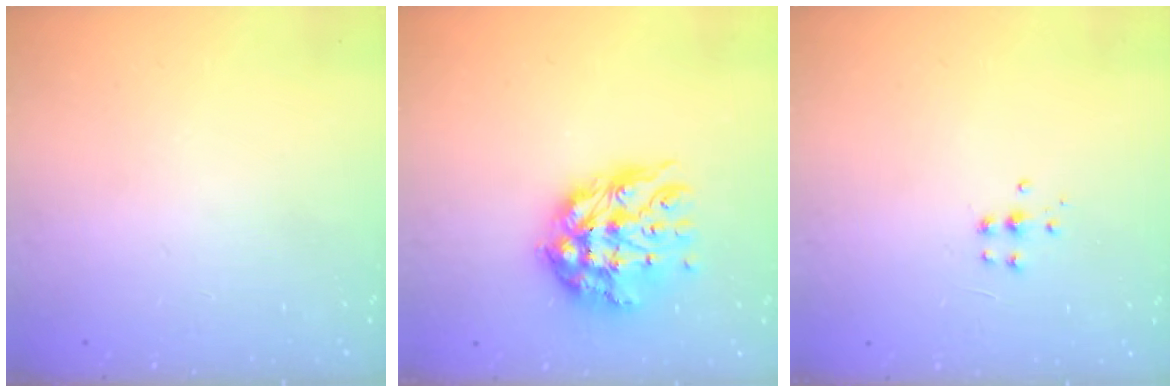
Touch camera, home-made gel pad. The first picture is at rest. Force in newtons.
{"total": 14.7, "press": 14.6, "slide": 1.3}
{"total": 4.0, "press": 3.9, "slide": 0.5}